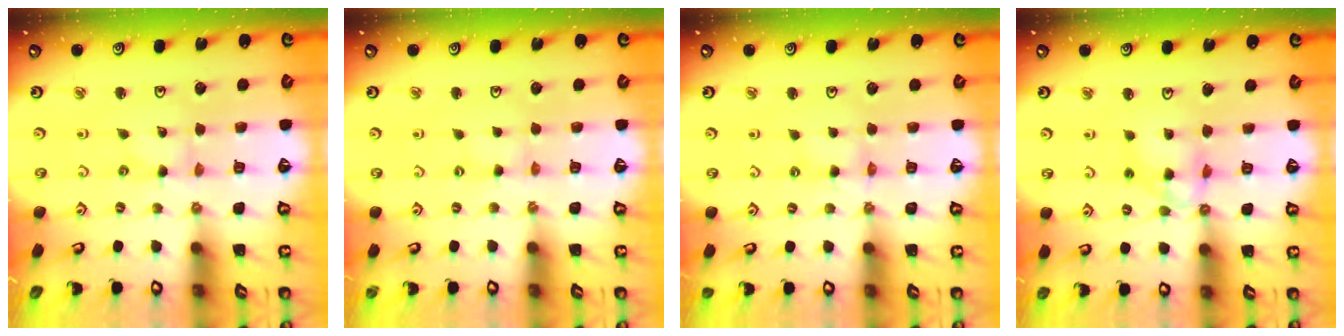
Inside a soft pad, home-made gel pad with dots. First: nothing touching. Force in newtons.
{"total": 0.0}
{"total": 0.6, "press": 0.6, "slide": 0.2}
{"total": 10.0, "press": 9.9, "slide": 1.0}